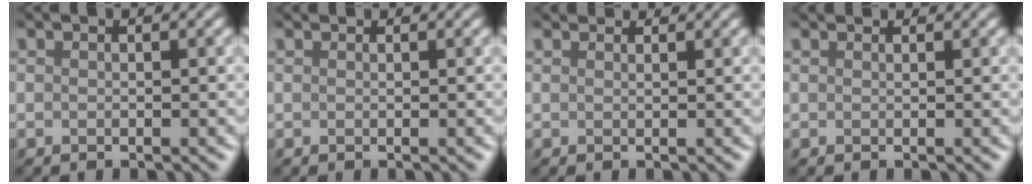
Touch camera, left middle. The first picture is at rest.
{"total": 0.8, "force": [0.6, 0.4, 0.3], "torque": [0.006, 0.008, 0.000]}
{"total": 2.4, "force": [2.2, 0.6, 0.7], "torque": [-0.002, 0.016, 0.015]}
{"total": 1.3, "force": [1.1, 0.4, 0.5], "torque": [0.003, 0.012, 0.003]}